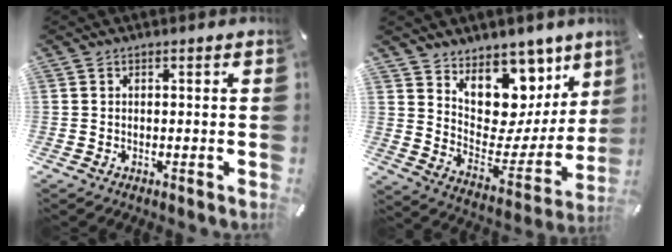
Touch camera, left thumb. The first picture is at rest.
{"total": 13.4, "force": [9.0, 9.2, 3.7], "torque": [-0.028, -0.110, 0.162]}